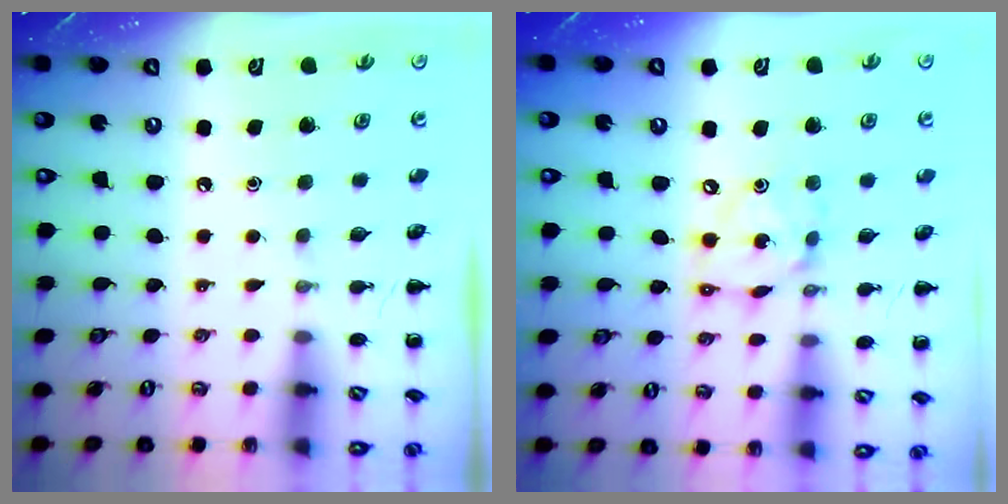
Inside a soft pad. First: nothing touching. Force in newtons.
{"total": 7.5, "press": 7.4, "slide": 1.5}